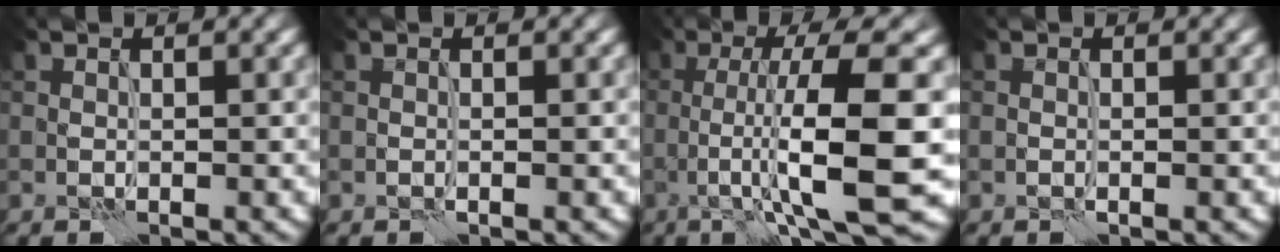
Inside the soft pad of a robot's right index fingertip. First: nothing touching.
{"total": 0.0}
{"total": 11.2, "force": [-1.6, 2.5, 10.8], "torque": [-0.148, 0.003, -0.026]}
{"total": 0.0}